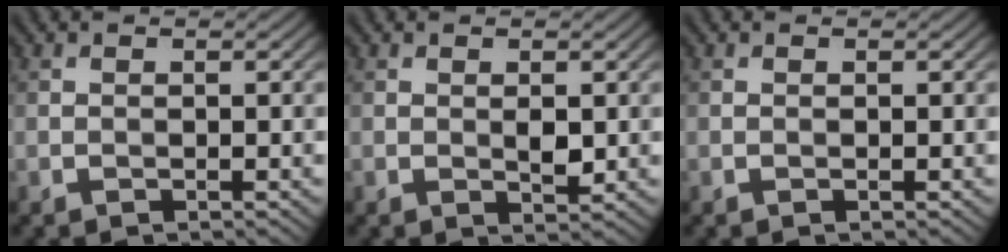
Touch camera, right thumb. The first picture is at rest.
{"total": 1.6, "force": [0.2, 0.7, 1.4], "torque": [-0.026, -0.004, 0.004]}
{"total": 0.0}